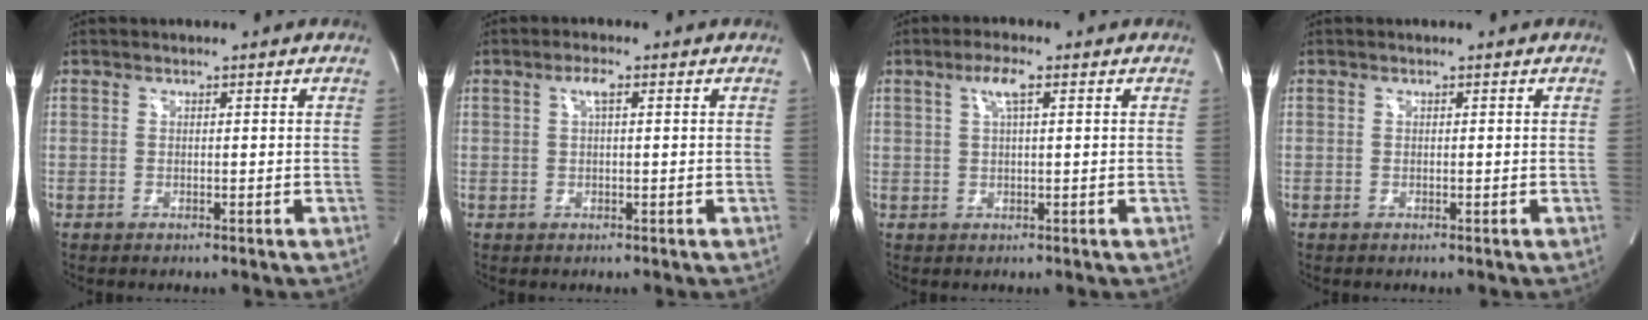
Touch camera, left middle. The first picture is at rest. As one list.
[{"total": 1.9, "force": [0.7, 0.3, 1.7], "torque": [-0.033, 0.005, 0.011]}, {"total": 3.3, "force": [1.4, 0.4, 3.0], "torque": [-0.060, 0.007, 0.027]}, {"total": 0.0}]